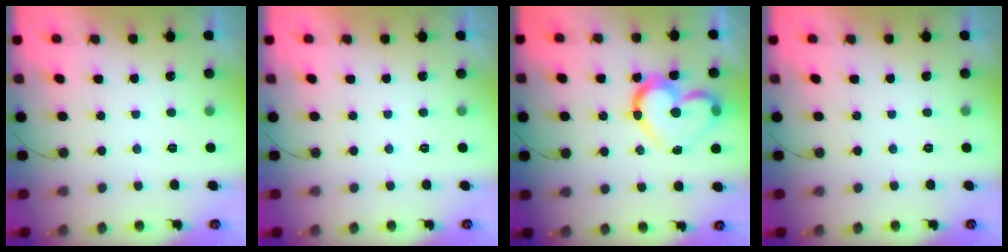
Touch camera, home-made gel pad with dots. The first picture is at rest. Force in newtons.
{"total": 1.8, "press": 1.8, "slide": 0.1}
{"total": 16.8, "press": 16.7, "slide": 1.4}
{"total": 0.0}